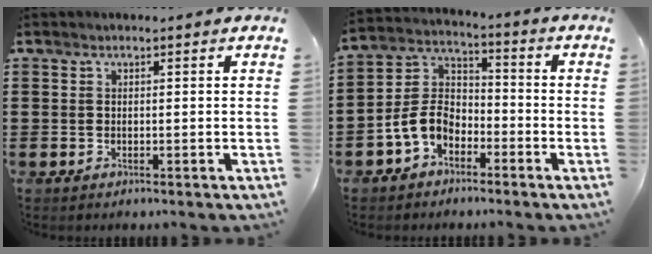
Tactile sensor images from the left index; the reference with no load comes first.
{"total": 6.9, "force": [-3.7, 4.7, 3.5], "torque": [-0.103, 0.004, -0.081]}